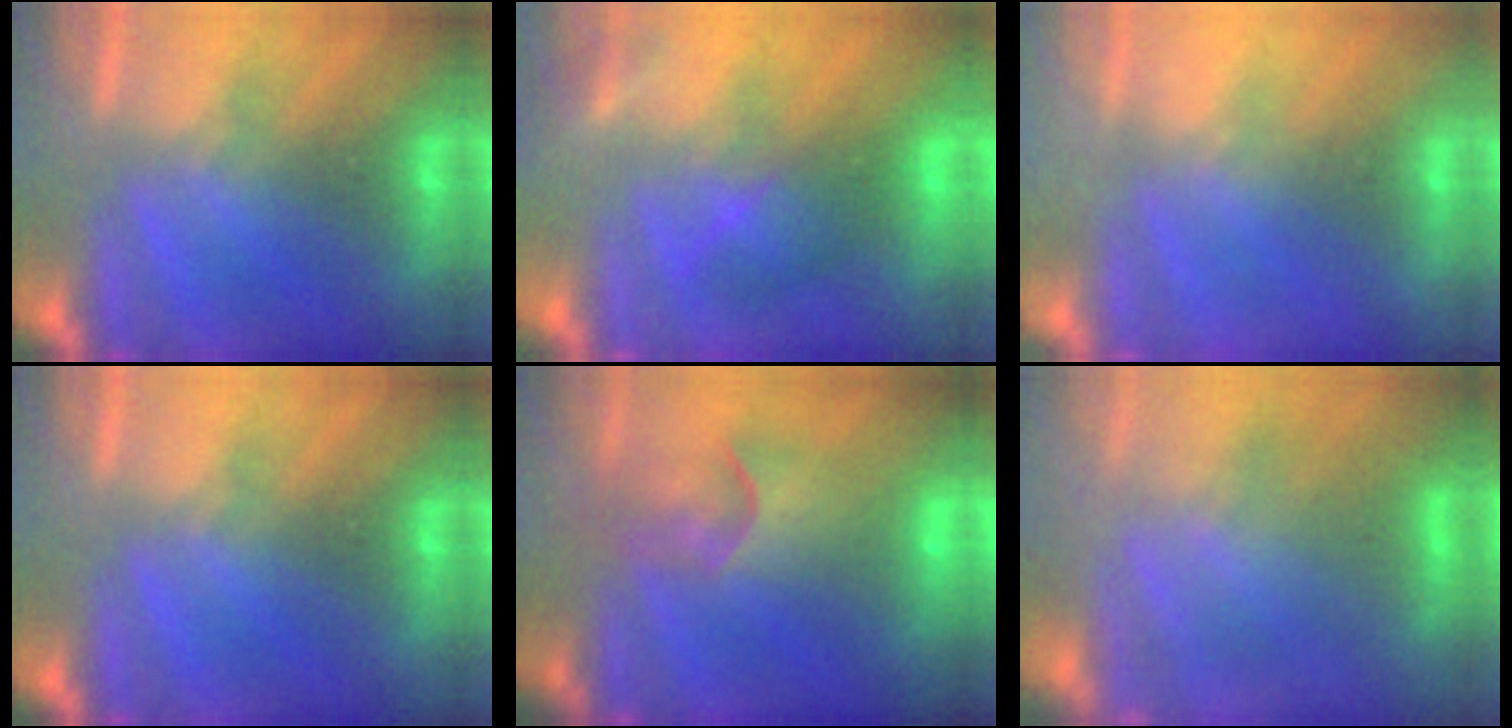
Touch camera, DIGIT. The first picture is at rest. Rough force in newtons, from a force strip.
{"total": 3.6}
{"total": 2.2}
{"total": 0.0}
{"total": 7.6}
{"total": 3.9}